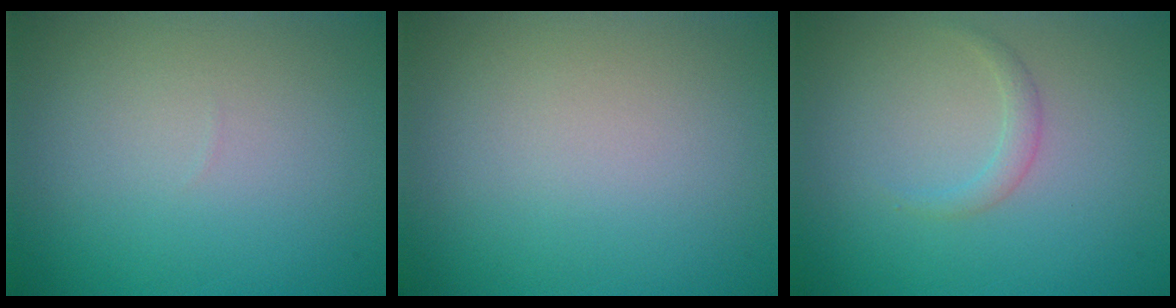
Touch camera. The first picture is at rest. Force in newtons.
{"total": 0.0}
{"total": 1.1, "press": 1.1, "slide": 0.1}